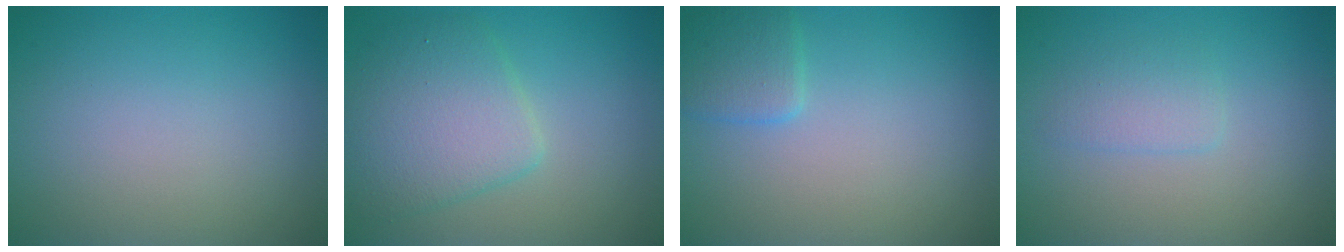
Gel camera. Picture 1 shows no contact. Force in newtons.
{"total": 5.3, "press": 5.3, "slide": 0.2}
{"total": 2.1, "press": 2.1, "slide": 0.1}
{"total": 1.6, "press": 1.6, "slide": 0.0}